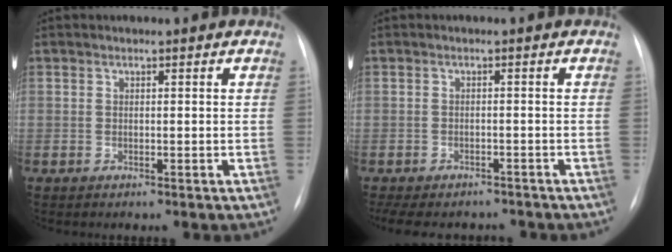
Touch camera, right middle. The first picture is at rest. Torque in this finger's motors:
{"motor_torque": [0.81, -0.83, 0.32, 0.04]}